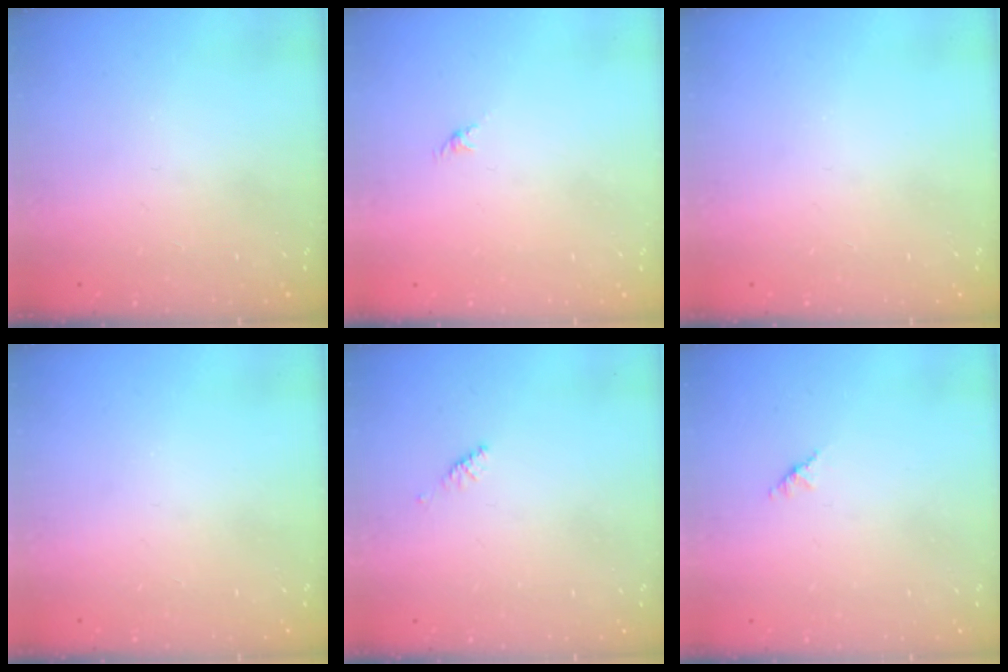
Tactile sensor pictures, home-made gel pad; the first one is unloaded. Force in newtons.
{"total": 0.0}
{"total": 0.0}
{"total": 0.0}
{"total": 2.4, "press": 2.3, "slide": 0.7}
{"total": 1.4, "press": 1.3, "slide": 0.4}